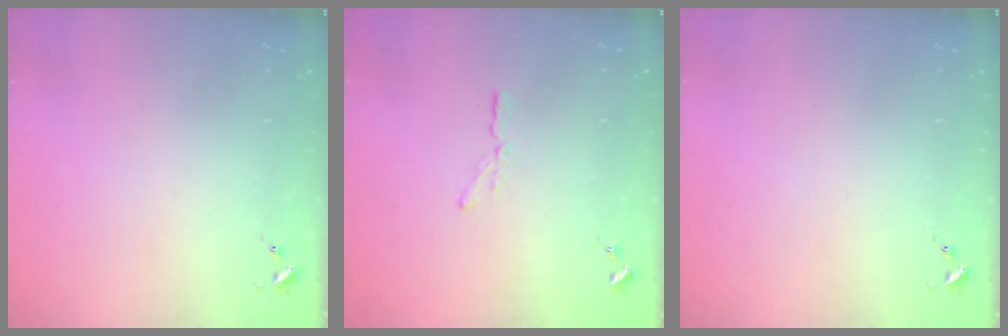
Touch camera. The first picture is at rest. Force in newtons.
{"total": 3.4, "press": 3.4, "slide": 0.4}
{"total": 0.0}